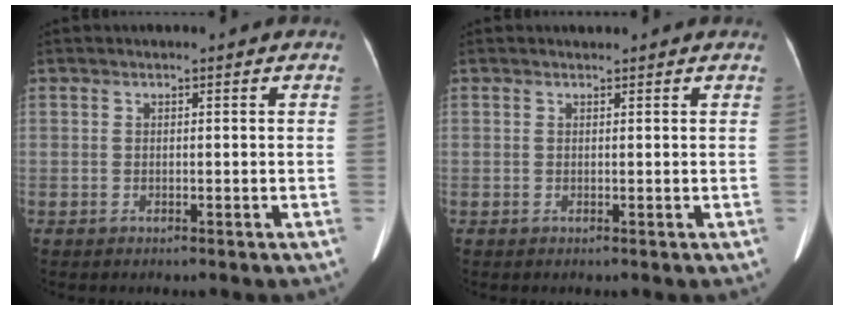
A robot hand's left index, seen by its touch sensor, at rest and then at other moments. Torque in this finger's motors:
{"motor_torque": [0.31, -0.43, 0.01, 0.00]}